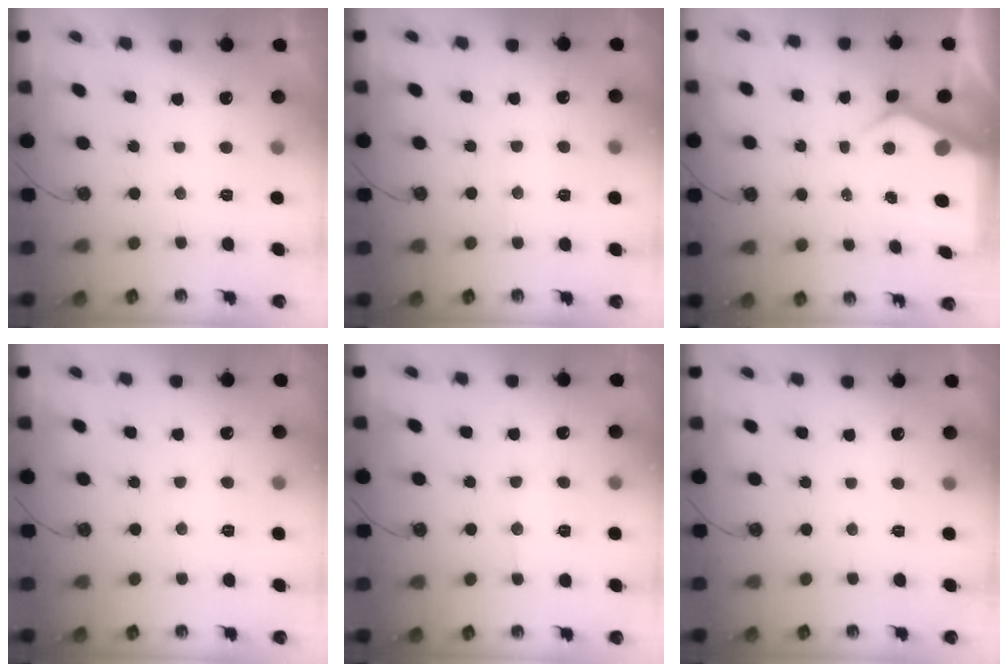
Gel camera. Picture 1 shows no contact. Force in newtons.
{"total": 4.8, "press": 4.7, "slide": 0.5}
{"total": 6.7, "press": 6.6, "slide": 0.6}
{"total": 3.9, "press": 3.8, "slide": 0.6}
{"total": 9.0, "press": 9.0, "slide": 0.7}
{"total": 0.0}